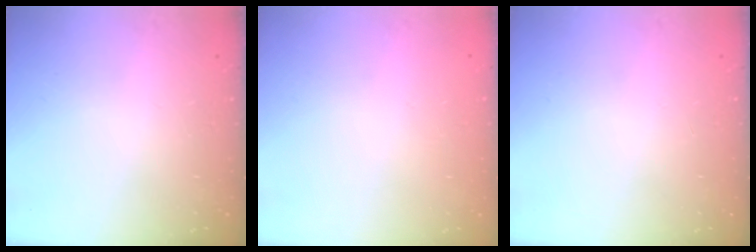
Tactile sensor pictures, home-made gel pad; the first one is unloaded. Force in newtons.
{"total": 0.0}
{"total": 0.0}